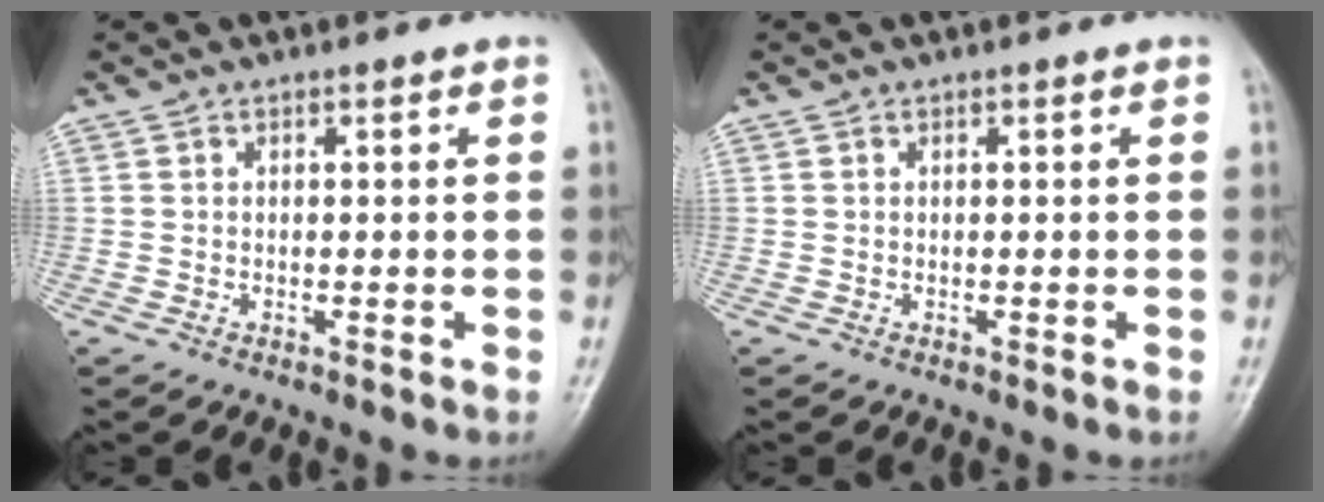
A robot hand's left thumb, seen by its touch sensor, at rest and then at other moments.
{"total": 0.0}